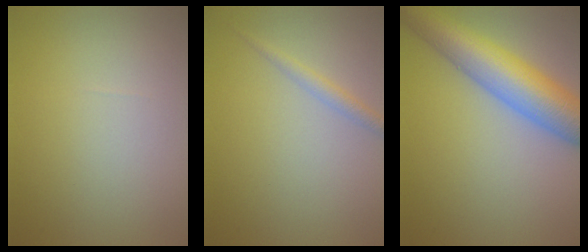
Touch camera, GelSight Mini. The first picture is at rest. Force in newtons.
{"total": 1.4, "press": 1.4, "slide": 0.0}
{"total": 8.4, "press": 8.4, "slide": 0.3}